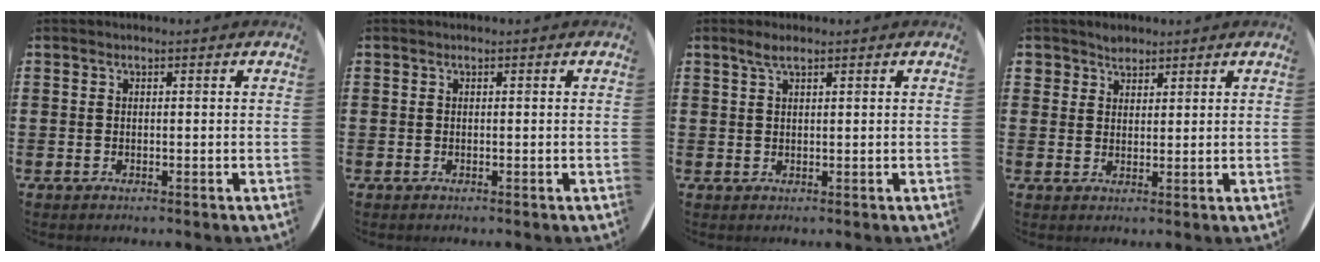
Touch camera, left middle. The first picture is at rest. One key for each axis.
{"total": 0.0}
{"total": 1.9, "fx": 1.4, "fy": 0.3, "fz": 1.3, "tx": -0.027, "ty": 0.003, "tz": 0.025}
{"total": 2.4, "fx": 2.0, "fy": 1.2, "fz": -0.1, "tx": 0.005, "ty": 0.002, "tz": 0.039}